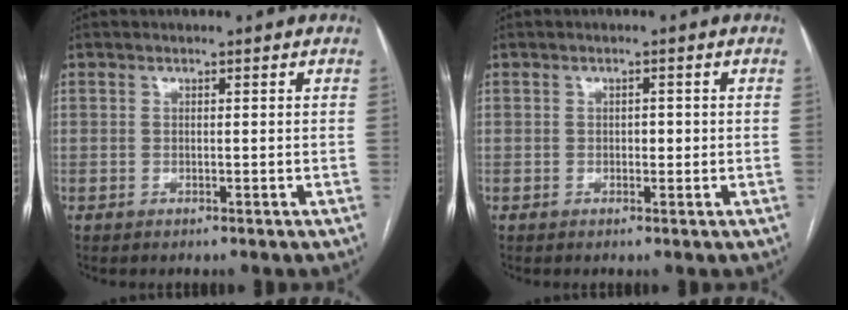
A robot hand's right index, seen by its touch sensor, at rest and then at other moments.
{"total": 1.3, "force": [-0.1, 0.8, 1.0], "torque": [-0.010, 0.004, -0.002]}